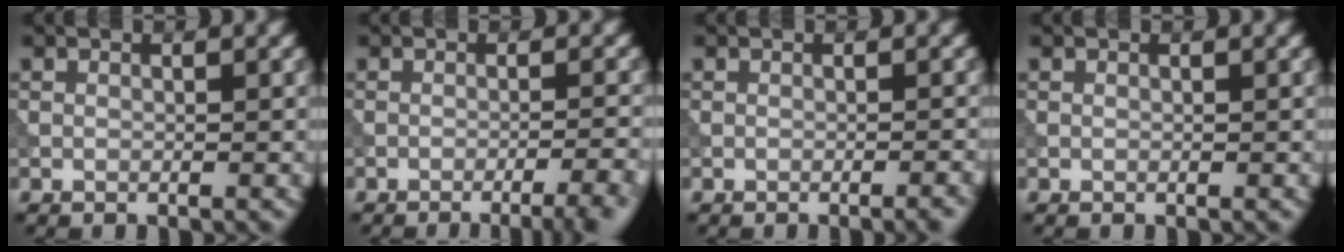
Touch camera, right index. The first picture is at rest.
{"total": 5.5, "force": [-3.5, 1.5, 3.9], "torque": [-0.037, 0.007, -0.043]}
{"total": 1.2, "force": [-0.6, 0.4, 1.0], "torque": [-0.004, 0.003, -0.011]}
{"total": 0.0}